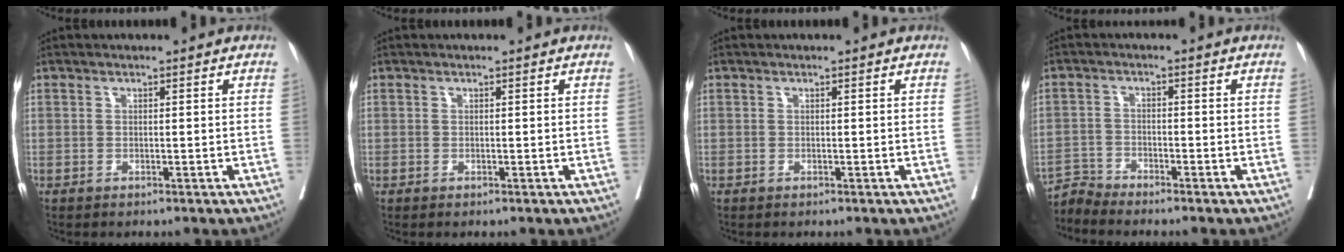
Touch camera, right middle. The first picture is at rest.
{"total": 0.0}
{"total": 0.0}
{"total": 2.9, "force": [-2.7, -0.6, -1.1], "torque": [0.025, -0.015, -0.052]}